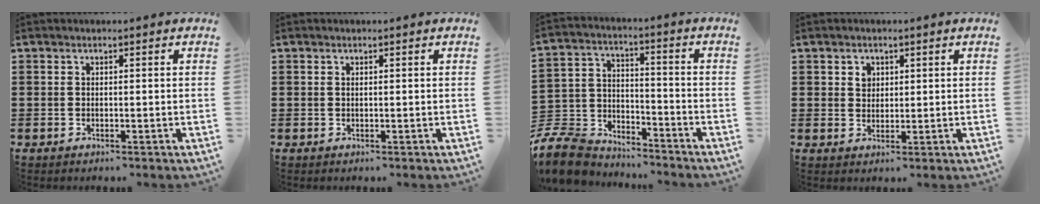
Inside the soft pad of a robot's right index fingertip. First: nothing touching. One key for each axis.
{"total": 0.0}
{"total": 9.3, "fx": -8.7, "fy": 2.6, "fz": 1.9, "tx": -0.064, "ty": 0.013, "tz": -0.178}
{"total": 2.1, "fx": 0.9, "fy": 1.8, "fz": 0.8, "tx": -0.022, "ty": 0.009, "tz": 0.017}